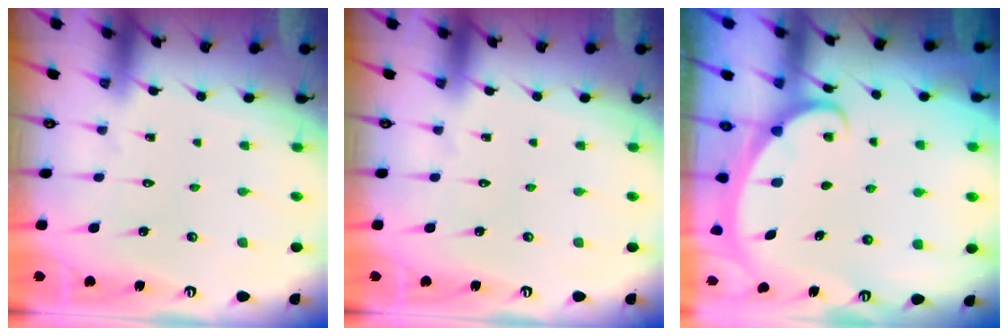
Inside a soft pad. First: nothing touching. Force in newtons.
{"total": 0.0}
{"total": 2.3, "press": 2.3, "slide": 0.3}